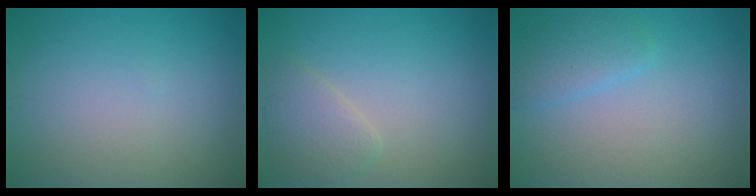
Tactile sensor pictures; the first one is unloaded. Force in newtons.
{"total": 2.5, "press": 2.5, "slide": 0.1}
{"total": 2.4, "press": 2.4, "slide": 0.2}